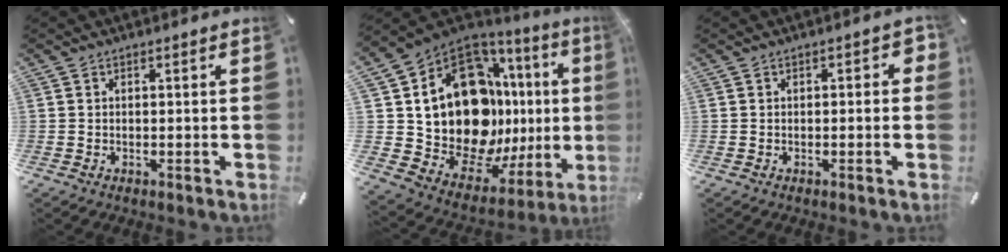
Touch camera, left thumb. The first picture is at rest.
{"total": 25.2, "force": [3.6, 16.9, 18.3], "torque": [-0.312, -0.063, 0.106]}
{"total": 1.8, "force": [-0.5, 1.0, 1.5], "torque": [-0.017, 0.002, -0.012]}